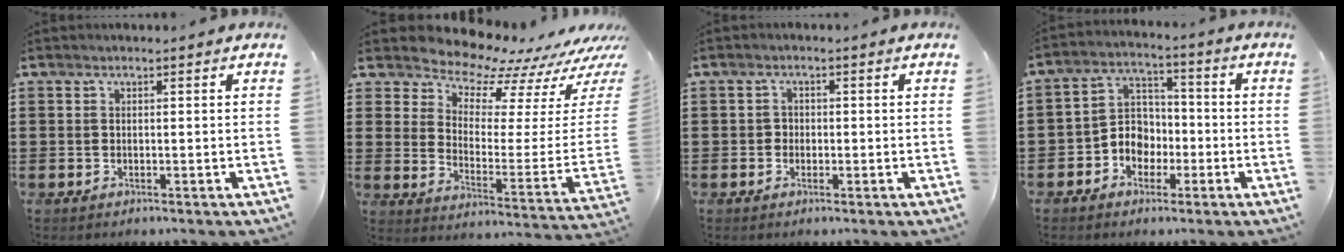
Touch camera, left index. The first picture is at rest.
{"total": 7.8, "force": [7.7, 1.4, 0.6], "torque": [-0.035, -0.087, 0.128]}
{"total": 1.2, "force": [-0.3, 1.1, 0.4], "torque": [-0.011, 0.004, -0.008]}
{"total": 5.7, "force": [-2.3, 4.9, 1.8], "torque": [-0.053, 0.011, -0.049]}